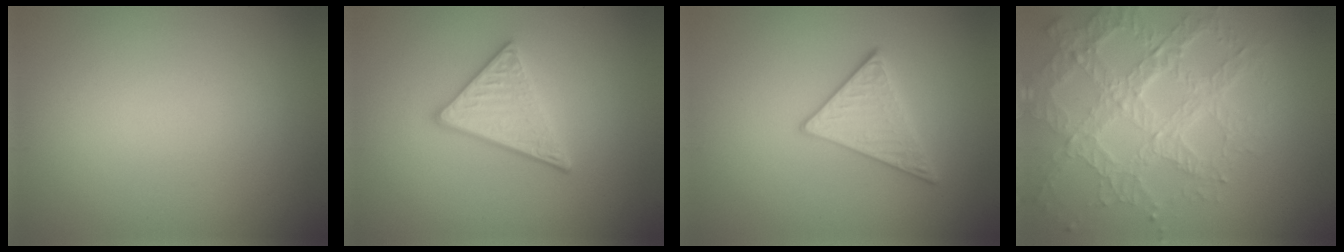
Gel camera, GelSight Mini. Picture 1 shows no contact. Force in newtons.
{"total": 3.6, "press": 3.0, "slide": 2.0}
{"total": 3.0, "press": 3.0, "slide": 0.1}
{"total": 7.2, "press": 5.1, "slide": 5.1}